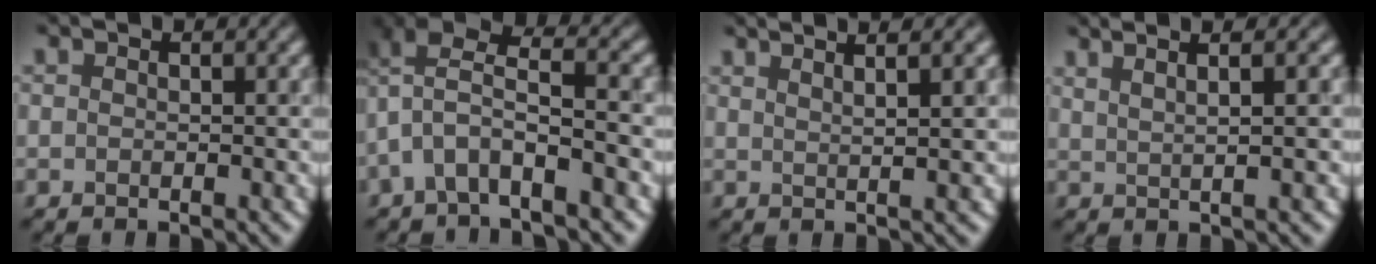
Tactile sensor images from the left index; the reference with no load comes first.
{"total": 4.9, "force": [-1.4, 1.7, 4.4], "torque": [-0.092, 0.019, -0.027]}
{"total": 5.1, "force": [3.6, 1.3, 3.4], "torque": [-0.029, 0.033, 0.028]}
{"total": 6.0, "force": [3.7, 2.1, 4.3], "torque": [-0.046, 0.044, 0.034]}